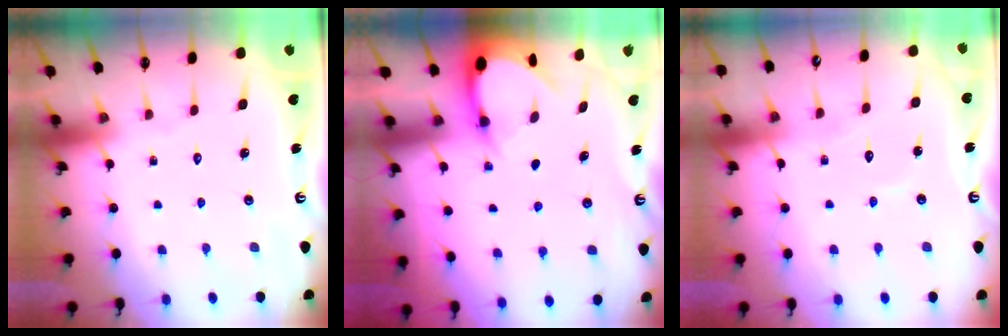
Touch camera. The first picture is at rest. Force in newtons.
{"total": 3.1, "press": 3.1, "slide": 0.2}
{"total": 5.6, "press": 5.6, "slide": 0.4}